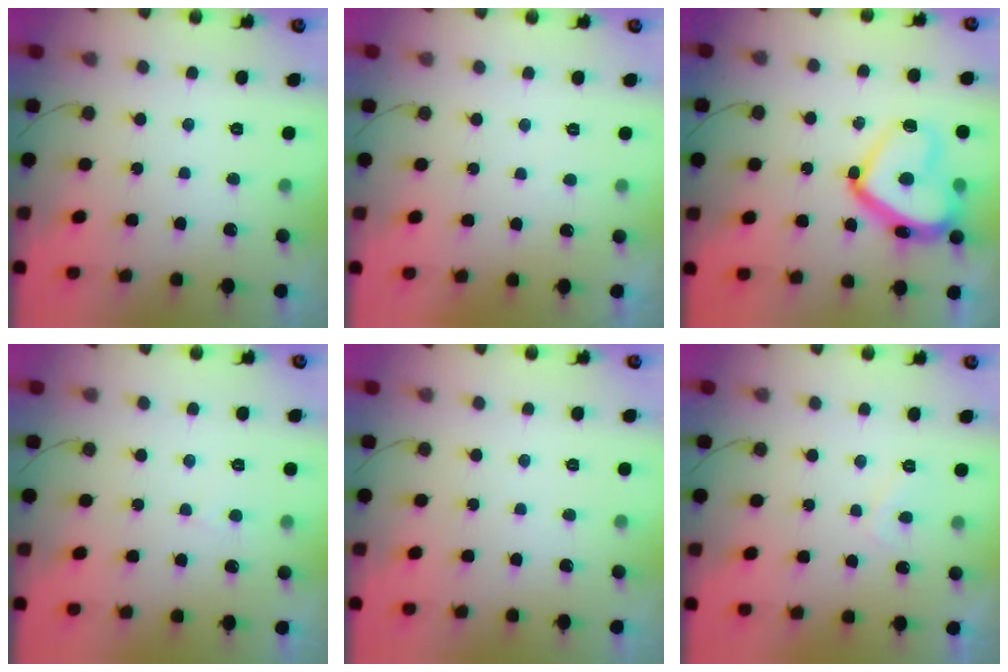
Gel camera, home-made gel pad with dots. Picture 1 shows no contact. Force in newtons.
{"total": 1.2, "press": 1.1, "slide": 0.4}
{"total": 19.2, "press": 19.1, "slide": 1.4}
{"total": 2.4, "press": 2.4, "slide": 0.2}
{"total": 0.0}
{"total": 1.8, "press": 1.7, "slide": 0.7}